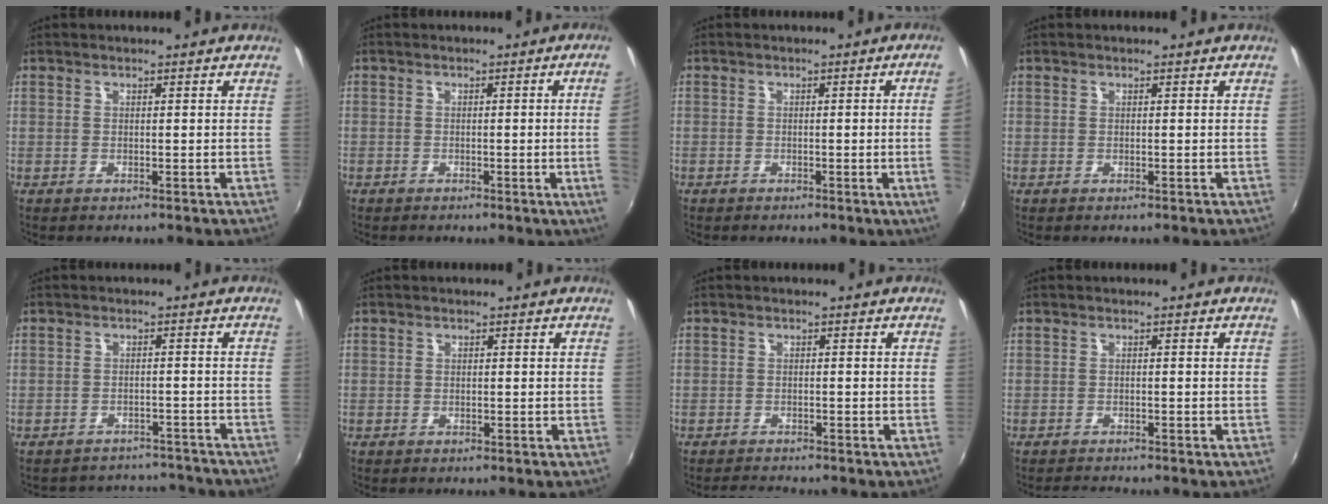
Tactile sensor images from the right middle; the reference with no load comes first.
{"total": 4.2, "force": [-0.2, -1.7, 3.8], "torque": [-0.061, -0.010, 0.003]}
{"total": 3.8, "force": [-0.1, -1.7, 3.4], "torque": [-0.054, -0.010, 0.004]}
{"total": 0.0}
{"total": 10.0, "force": [-8.9, 4.4, 1.2], "torque": [-0.027, 0.036, -0.104]}
{"total": 0.0}
{"total": 2.6, "force": [-2.5, 0.2, 0.5], "torque": [-0.020, -0.010, -0.046]}
{"total": 2.1, "force": [-2.1, 0.1, 0.3], "torque": [-0.014, -0.011, -0.038]}